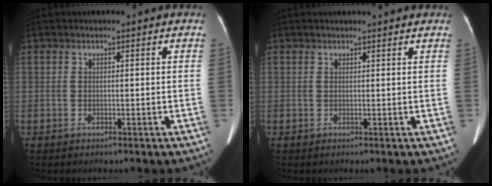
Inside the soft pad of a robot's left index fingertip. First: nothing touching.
{"total": 2.0, "force": [1.9, 0.2, 0.5], "torque": [-0.012, 0.006, 0.020]}